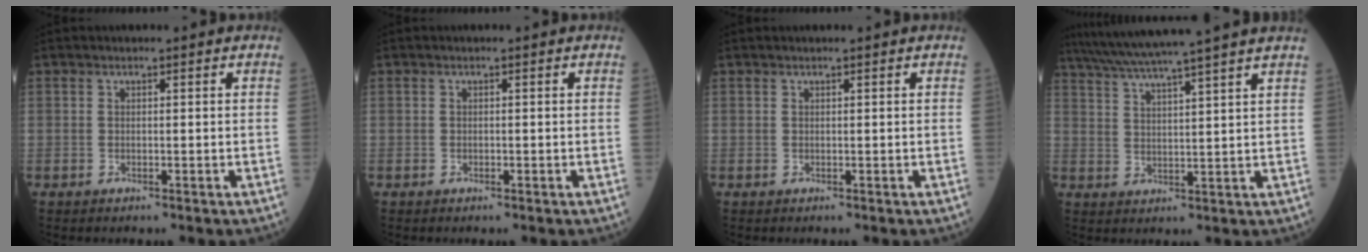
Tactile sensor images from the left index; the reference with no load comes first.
{"total": 0.0}
{"total": 0.6, "force": [0.5, -0.2, 0.2], "torque": [-0.005, 0.008, 0.016]}
{"total": 14.7, "force": [12.5, -2.1, 7.3], "torque": [-0.129, 0.002, 0.178]}